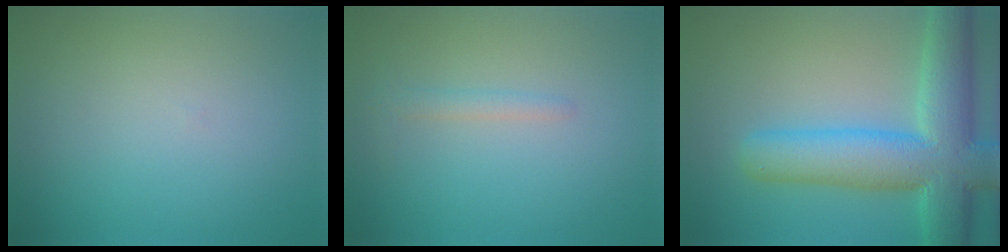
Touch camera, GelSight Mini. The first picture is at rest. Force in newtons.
{"total": 1.3, "press": 1.3, "slide": 0.1}
{"total": 10.4, "press": 10.4, "slide": 0.4}